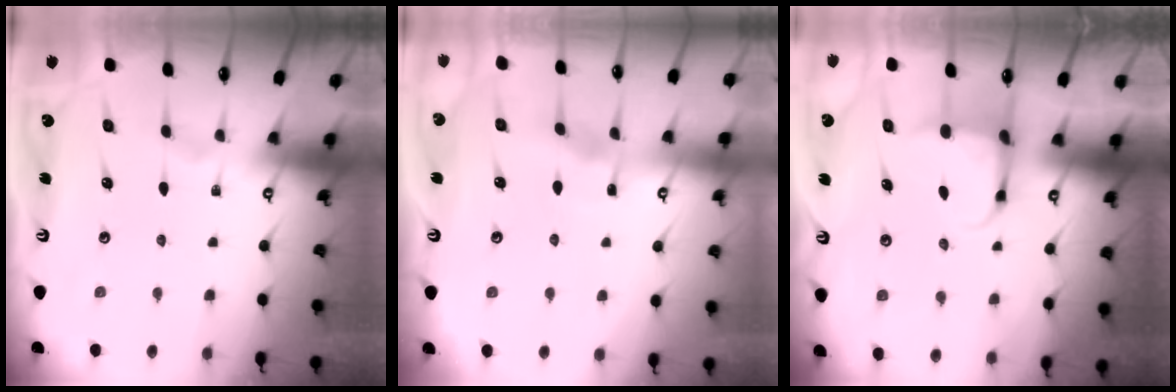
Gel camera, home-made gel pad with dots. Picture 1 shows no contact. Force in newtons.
{"total": 3.0, "press": 3.0, "slide": 0.3}
{"total": 4.0, "press": 3.9, "slide": 1.0}